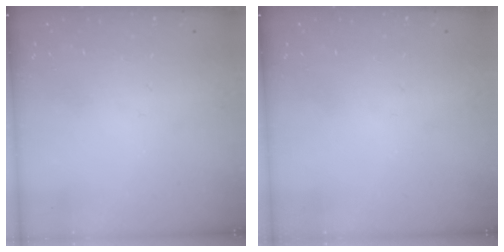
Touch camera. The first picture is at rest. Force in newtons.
{"total": 0.0}